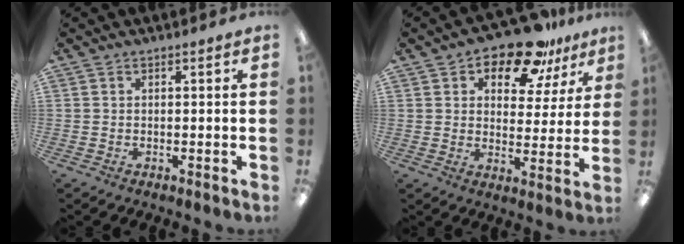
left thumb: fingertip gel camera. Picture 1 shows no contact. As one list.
[{"total": 13.0, "force": [10.0, 5.8, 5.9], "torque": [-0.089, -0.060, 0.178]}]